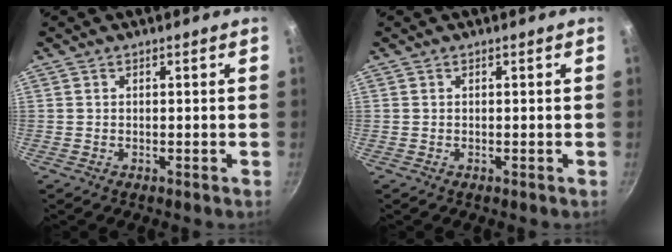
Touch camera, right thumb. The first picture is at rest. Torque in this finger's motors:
{"motor_torque": [0.00, 0.00, 0.00, 0.00, 0.00]}